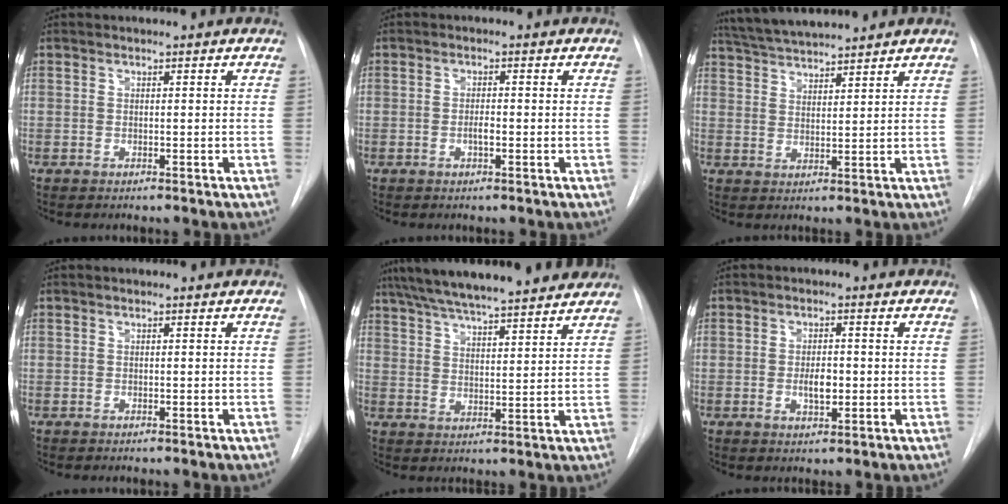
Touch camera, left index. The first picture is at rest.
{"total": 1.5, "force": [-0.5, 0.4, 1.4], "torque": [-0.025, 0.001, -0.010]}
{"total": 9.2, "force": [8.6, 0.1, 3.2], "torque": [-0.063, 0.027, 0.148]}
{"total": 0.0}
{"total": 20.4, "force": [17.5, 2.7, 10.0], "torque": [-0.170, 0.040, 0.252]}
{"total": 3.5, "force": [-0.5, 1.5, 3.1], "torque": [-0.051, 0.000, -0.006]}